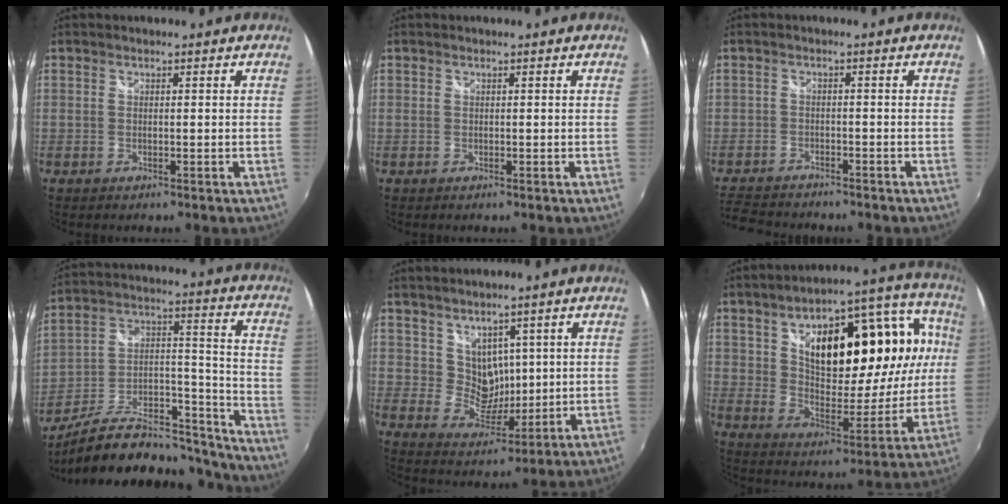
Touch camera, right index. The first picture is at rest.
{"total": 0.0}
{"total": 6.2, "force": [-6.1, 0.6, 0.9], "torque": [-0.044, -0.011, -0.105]}
{"total": 21.9, "force": [-17.4, 7.2, 11.1], "torque": [-0.162, 0.030, -0.256]}
{"total": 6.5, "force": [3.3, 5.2, 2.1], "torque": [-0.029, 0.001, 0.076]}
{"total": 25.5, "force": [7.2, 11.9, 21.4], "torque": [-0.338, 0.042, 0.132]}